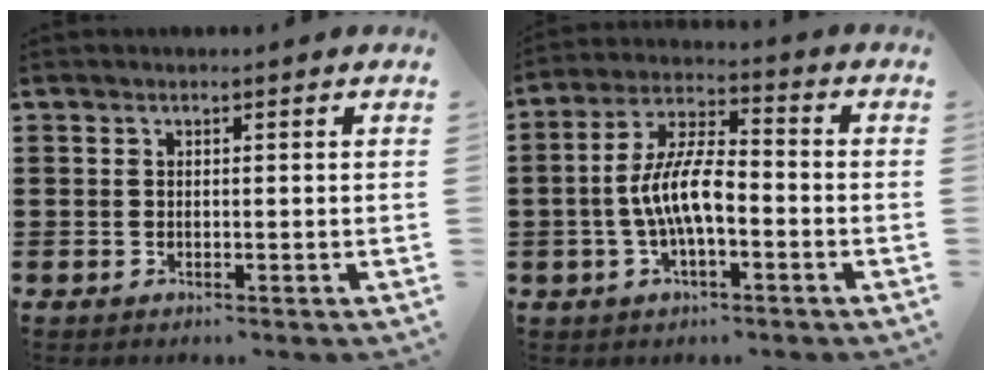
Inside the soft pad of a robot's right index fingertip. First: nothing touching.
{"total": 8.6, "force": [-2.0, 3.1, 7.8], "torque": [-0.168, -0.002, -0.042]}